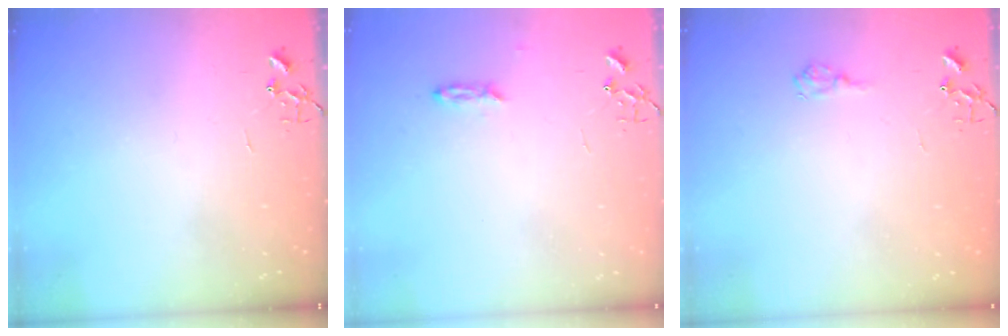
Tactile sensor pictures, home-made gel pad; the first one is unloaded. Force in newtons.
{"total": 2.3, "press": 2.2, "slide": 0.4}
{"total": 6.8, "press": 6.8, "slide": 0.9}